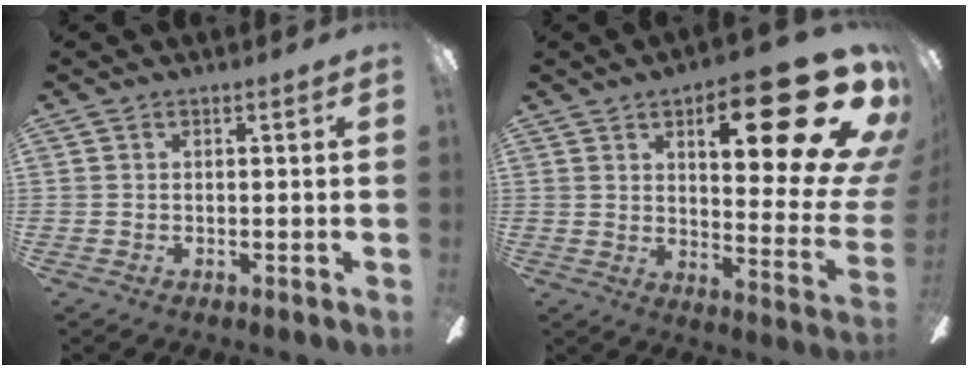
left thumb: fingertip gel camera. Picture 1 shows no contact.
{"total": 25.5, "force": [12.3, 8.1, 20.8], "torque": [-0.274, -0.084, 0.192]}